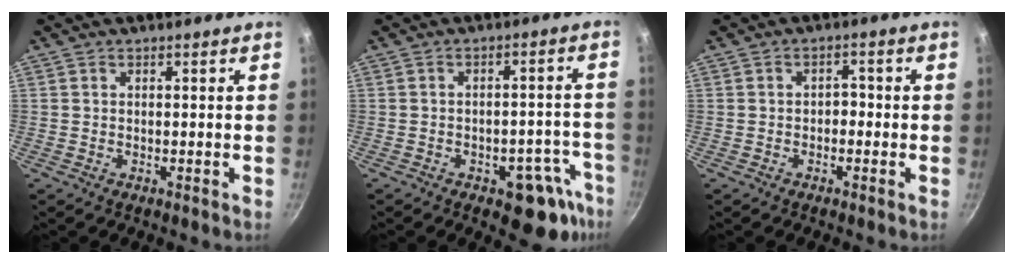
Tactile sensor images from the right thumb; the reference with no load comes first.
{"total": 10.1, "force": [-5.7, 4.4, 7.1], "torque": [-0.056, 0.045, -0.066]}
{"total": 2.2, "force": [-0.7, 1.6, 1.4], "torque": [0.000, 0.012, -0.018]}